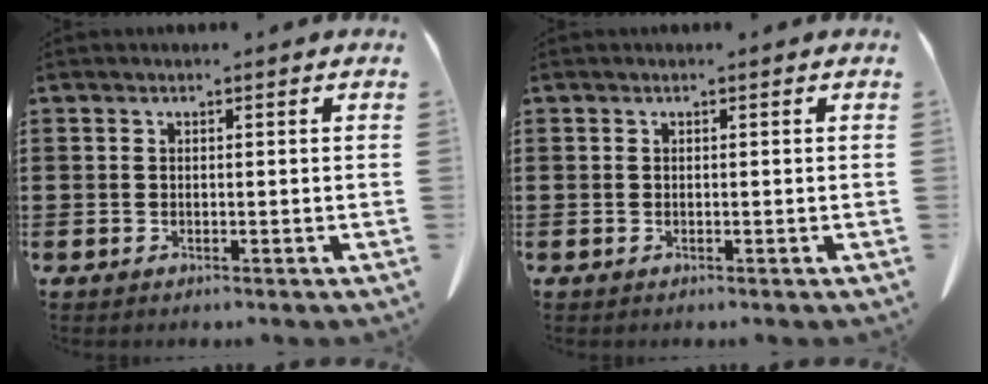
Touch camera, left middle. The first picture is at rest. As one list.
[{"total": 0.0}]